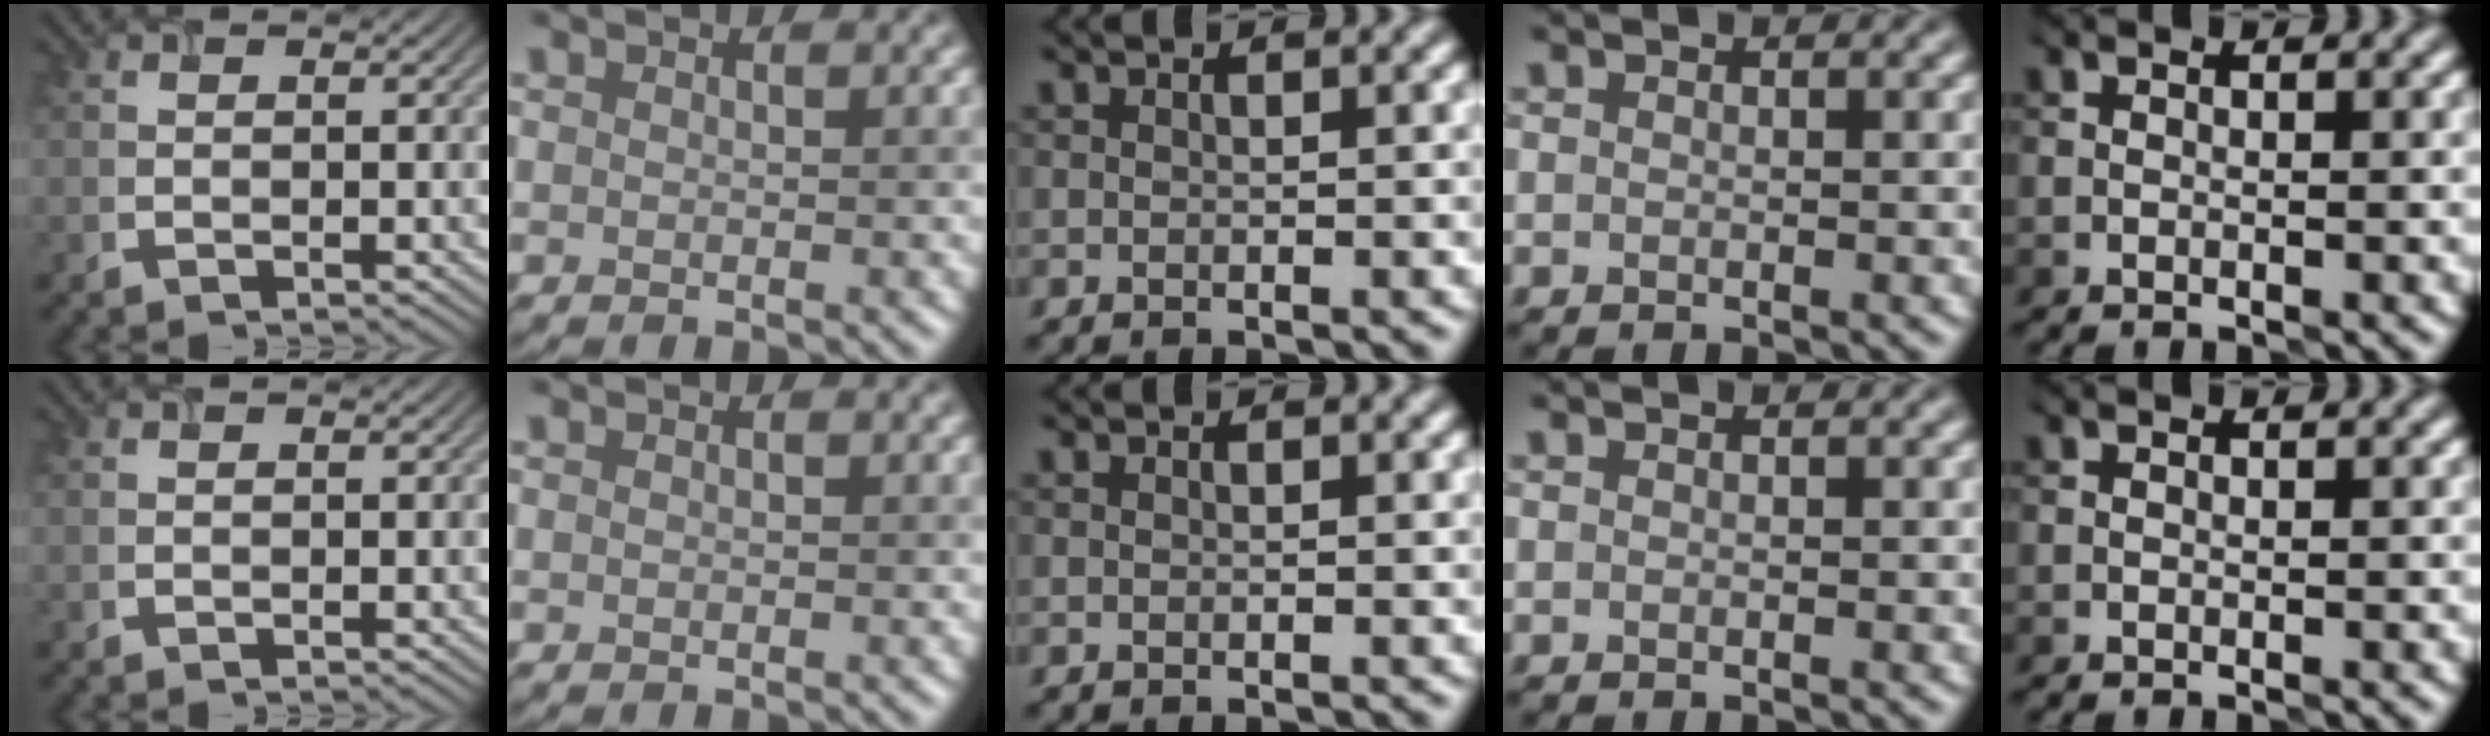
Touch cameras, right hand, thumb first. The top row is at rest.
{}